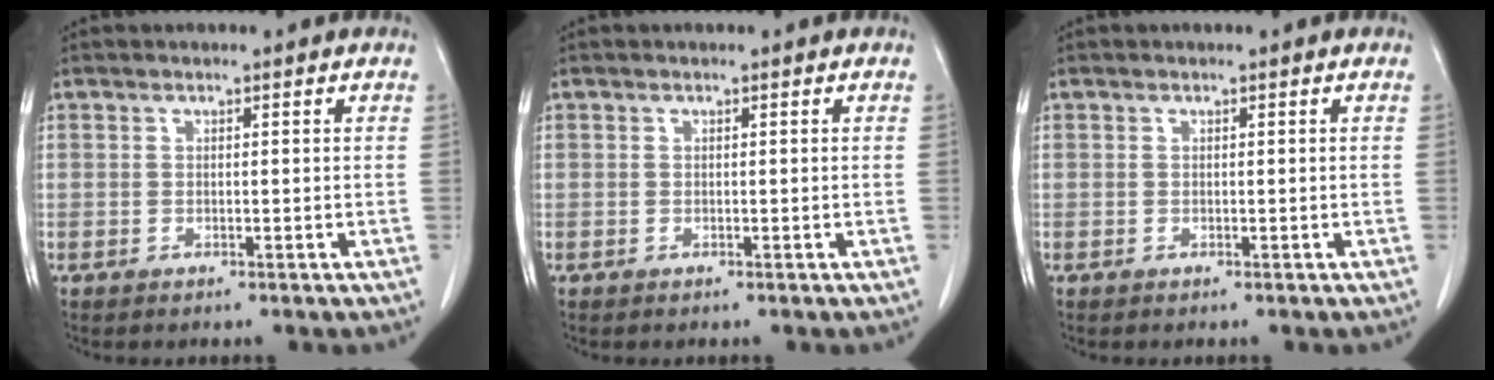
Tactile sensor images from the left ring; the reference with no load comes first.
{"total": 0.0}
{"total": 0.0}